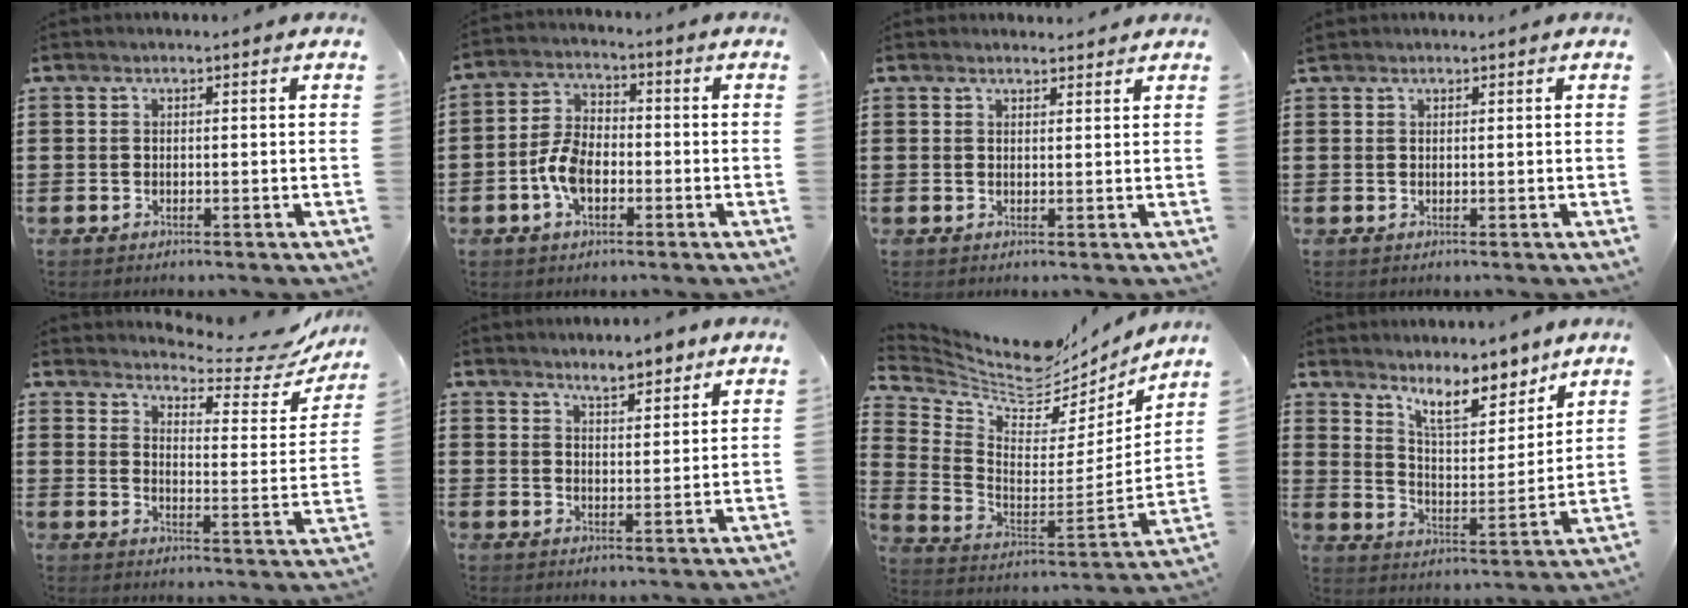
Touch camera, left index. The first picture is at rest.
{"total": 6.5, "force": [-2.0, 3.8, 4.9], "torque": [-0.118, 0.001, -0.043]}
{"total": 1.7, "force": [1.6, 0.4, 0.0], "torque": [-0.004, 0.004, 0.032]}
{"total": 0.7, "force": [0.7, 0.2, 0.1], "torque": [-0.003, 0.001, 0.014]}
{"total": 5.4, "force": [5.2, 0.7, 1.4], "torque": [-0.032, -0.047, 0.083]}
{"total": 4.4, "force": [4.0, 1.0, 1.6], "torque": [-0.031, -0.010, 0.072]}
{"total": 6.0, "force": [5.5, 2.2, 1.1], "torque": [-0.063, -0.052, 0.093]}
{"total": 9.0, "force": [7.4, 2.1, 4.6], "torque": [-0.089, -0.038, 0.130]}